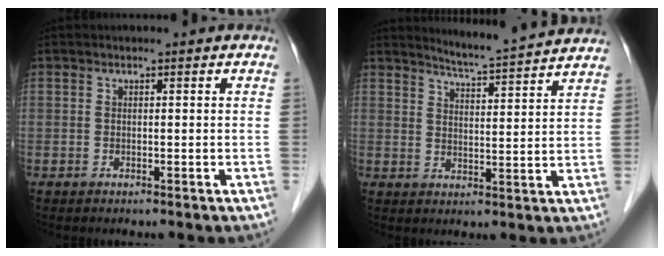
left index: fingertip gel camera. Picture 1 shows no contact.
{"total": 10.0, "force": [9.6, -1.1, 2.6], "torque": [-0.052, -0.006, 0.131]}